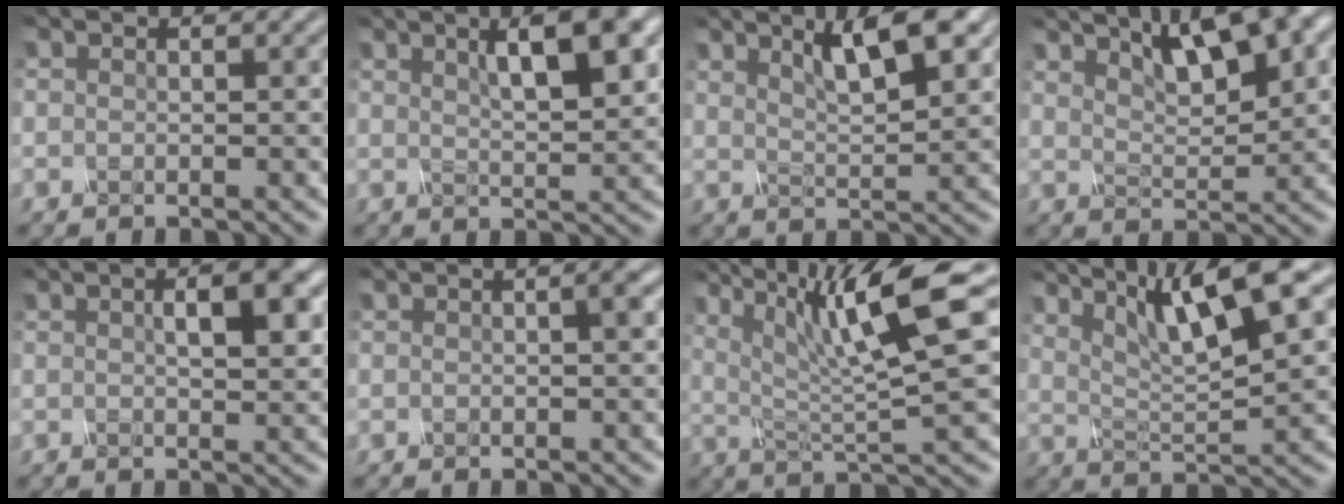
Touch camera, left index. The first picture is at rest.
{"total": 5.5, "force": [2.4, 1.0, 4.8], "torque": [-0.055, 0.023, 0.045]}
{"total": 4.8, "force": [3.0, 0.7, 3.7], "torque": [-0.052, 0.018, 0.060]}
{"total": 6.2, "force": [4.4, 1.2, 4.2], "torque": [-0.063, 0.020, 0.084]}
{"total": 3.7, "force": [0.9, 0.9, 3.5], "torque": [-0.031, 0.023, 0.013]}
{"total": 2.0, "force": [0.3, 0.7, 1.8], "torque": [-0.005, 0.012, -0.007]}
{"total": 8.4, "force": [2.8, 1.2, 7.8], "torque": [-0.137, 0.006, 0.074]}
{"total": 7.3, "force": [4.3, 0.7, 5.9], "torque": [-0.099, 0.020, 0.098]}